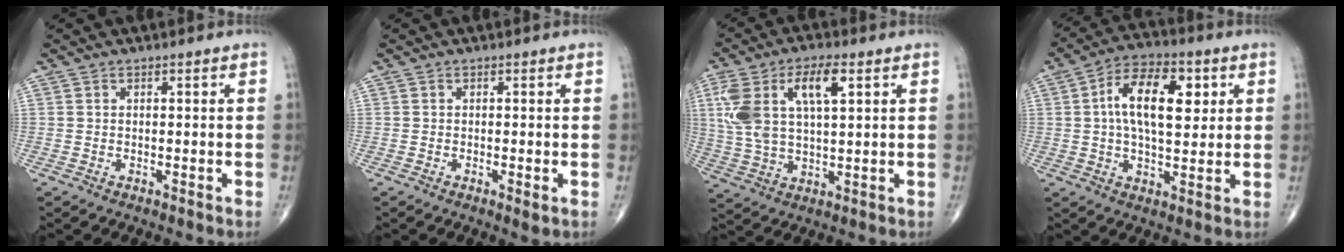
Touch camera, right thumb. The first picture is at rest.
{"total": 1.4, "force": [-0.4, 0.3, 1.3], "torque": [-0.025, -0.007, -0.008]}
{"total": 13.9, "force": [4.6, 6.1, 11.6], "torque": [-0.241, 0.008, 0.091]}
{"total": 13.7, "force": [3.0, 7.0, 11.4], "torque": [-0.176, 0.007, 0.046]}